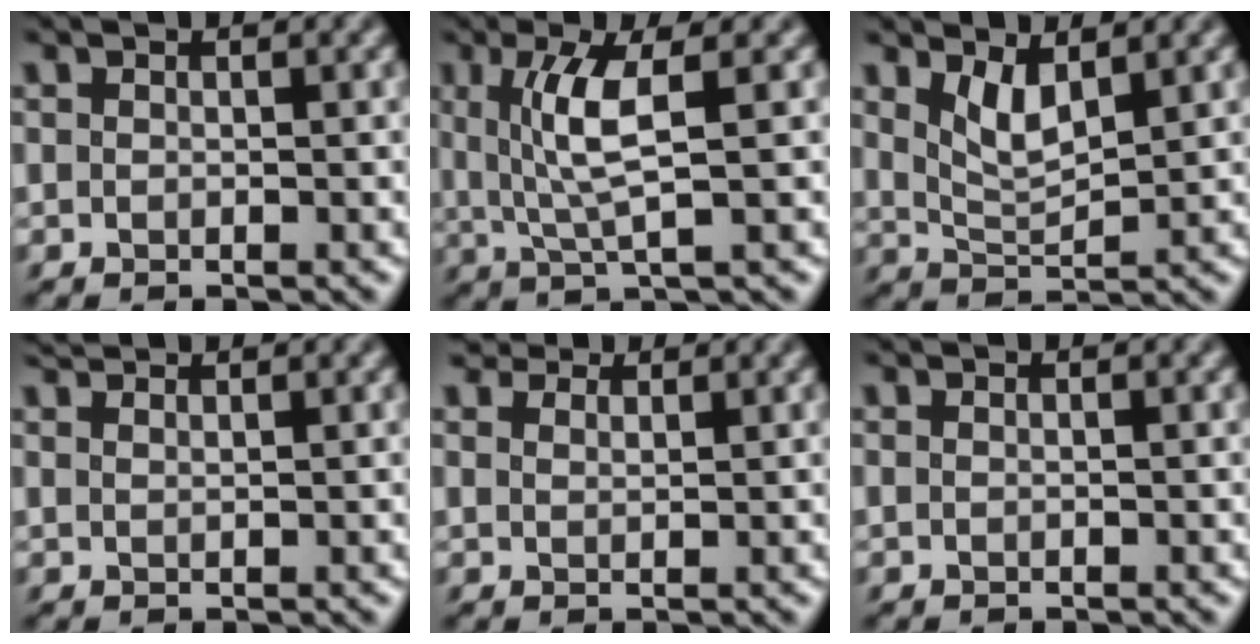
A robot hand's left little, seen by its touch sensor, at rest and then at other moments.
{"total": 3.9, "force": [0.6, -0.7, 3.8], "torque": [-0.080, -0.001, 0.013]}
{"total": 2.5, "force": [1.4, 0.0, 2.0], "torque": [-0.043, -0.005, 0.023]}
{"total": 1.9, "force": [1.8, -0.4, 0.3], "torque": [-0.014, 0.013, 0.032]}
{"total": 4.3, "force": [3.3, 2.1, 1.7], "torque": [-0.083, 0.006, 0.062]}
{"total": 0.0}